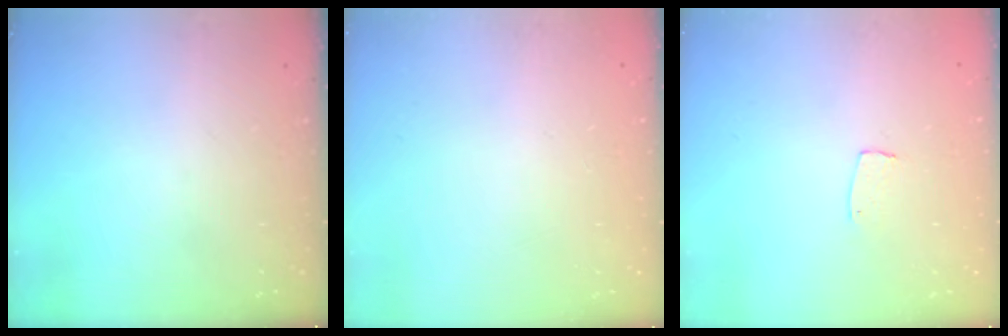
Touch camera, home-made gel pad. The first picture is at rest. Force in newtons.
{"total": 0.0}
{"total": 4.3, "press": 4.3, "slide": 0.2}